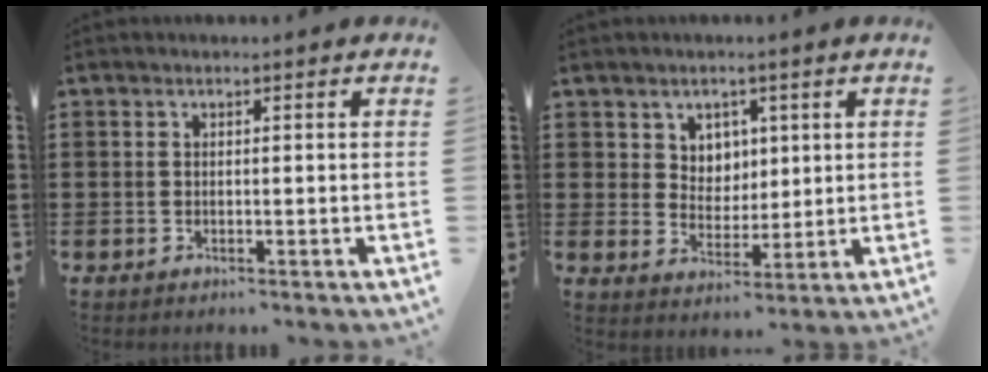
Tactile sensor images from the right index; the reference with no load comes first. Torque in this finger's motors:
{"motor_torque": [0.12, 0.30, -0.02, 0.00]}